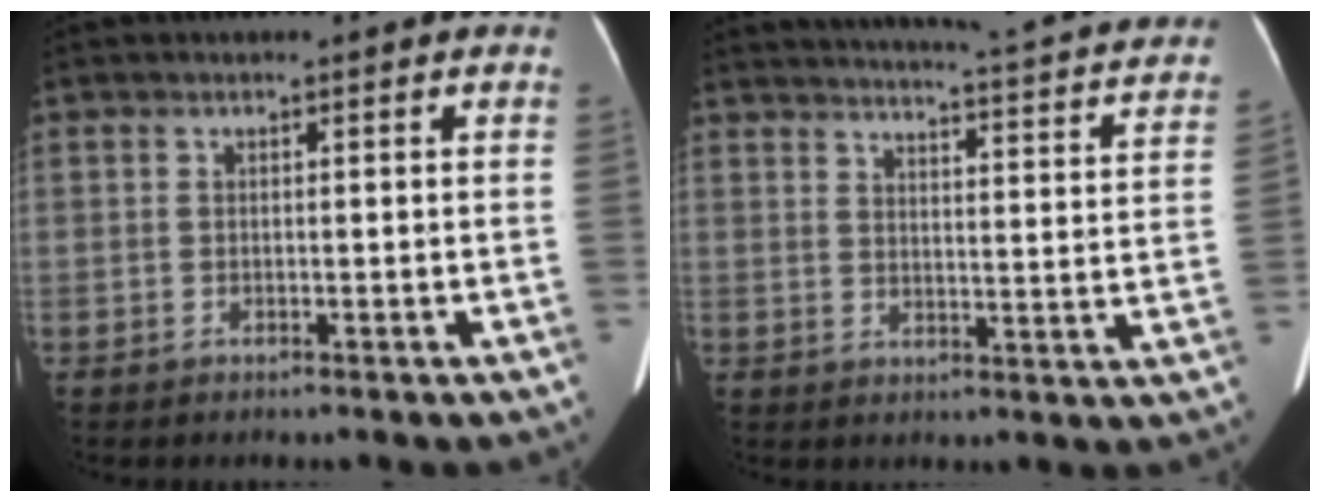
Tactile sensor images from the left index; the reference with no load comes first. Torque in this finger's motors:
{"motor_torque": [0.93, -1.21, 0.13, 0.06]}